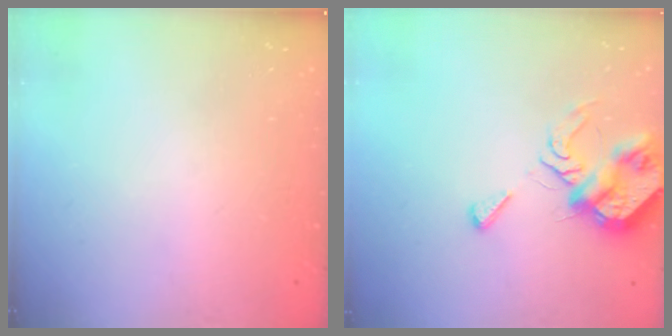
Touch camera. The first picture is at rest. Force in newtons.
{"total": 10.4, "press": 10.3, "slide": 1.3}